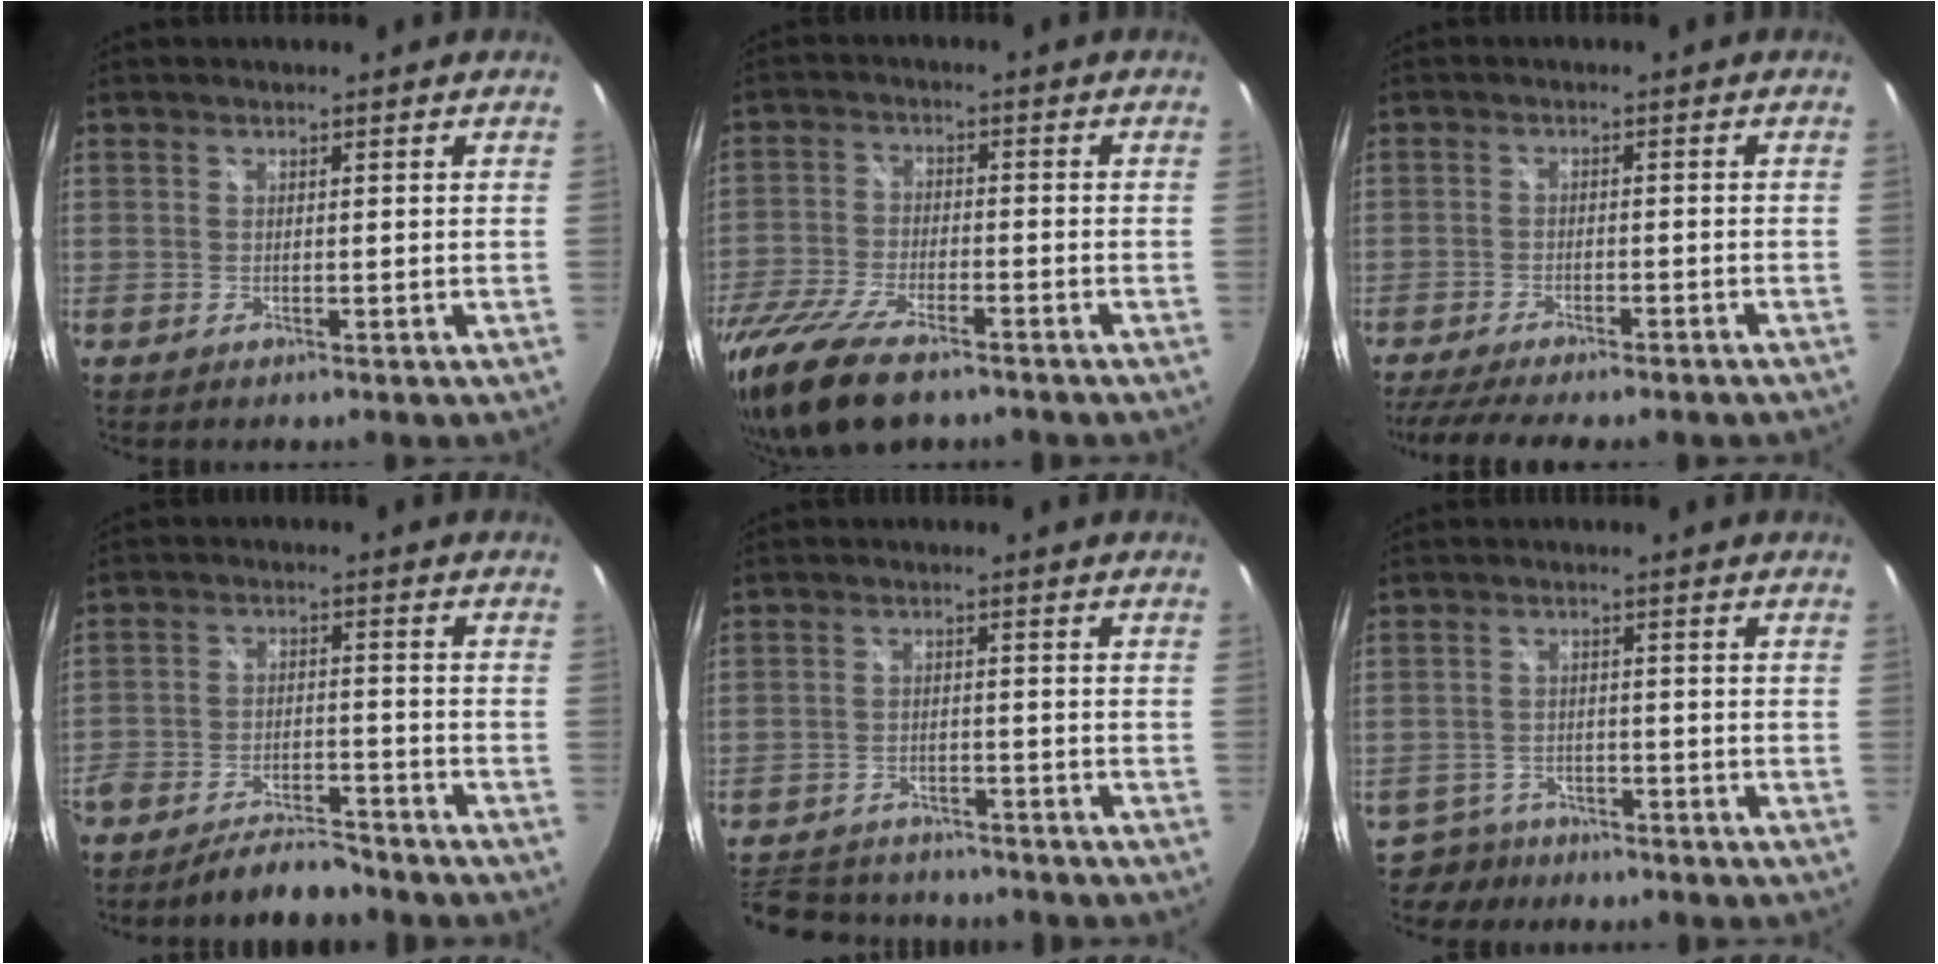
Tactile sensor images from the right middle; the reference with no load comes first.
{"total": 15.2, "force": [-11.2, 5.1, 9.0], "torque": [-0.208, -0.050, -0.208]}
{"total": 12.9, "force": [-11.0, 2.1, 6.6], "torque": [-0.137, -0.036, -0.163]}
{"total": 9.6, "force": [-8.7, 2.3, 3.2], "torque": [-0.084, 0.003, -0.136]}
{"total": 14.1, "force": [-12.0, 5.7, 4.7], "torque": [-0.125, 0.003, -0.180]}
{"total": 4.8, "force": [-3.9, 2.9, -0.1], "torque": [-0.012, 0.005, -0.070]}